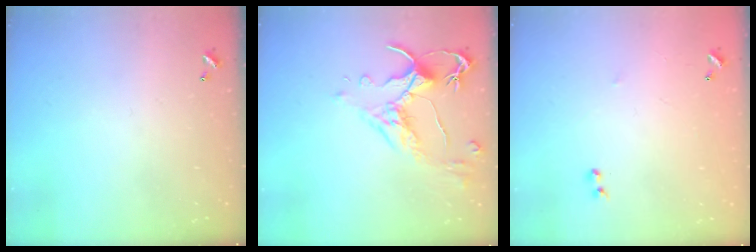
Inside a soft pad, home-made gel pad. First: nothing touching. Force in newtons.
{"total": 2.6, "press": 2.2, "slide": 1.4}
{"total": 6.8, "press": 6.8, "slide": 0.8}